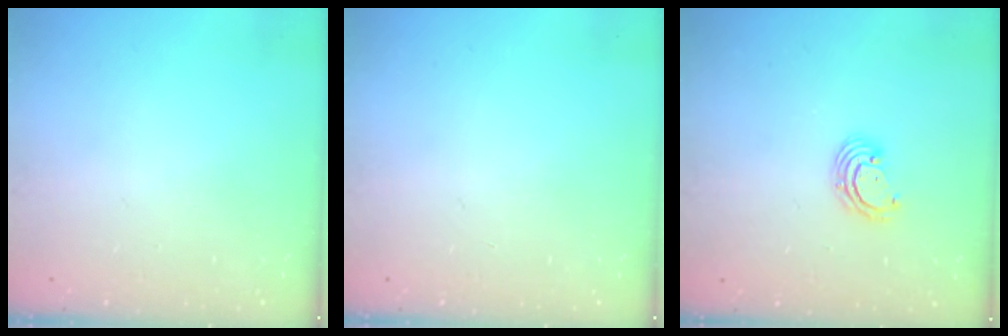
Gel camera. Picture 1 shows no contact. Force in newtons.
{"total": 0.0}
{"total": 3.1, "press": 3.1, "slide": 0.1}